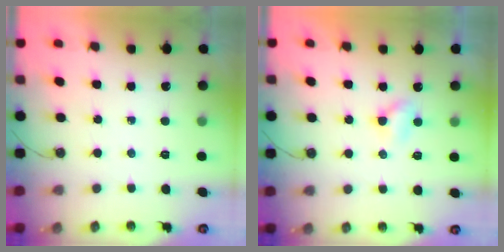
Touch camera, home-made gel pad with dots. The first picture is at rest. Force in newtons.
{"total": 2.7, "press": 2.6, "slide": 0.4}